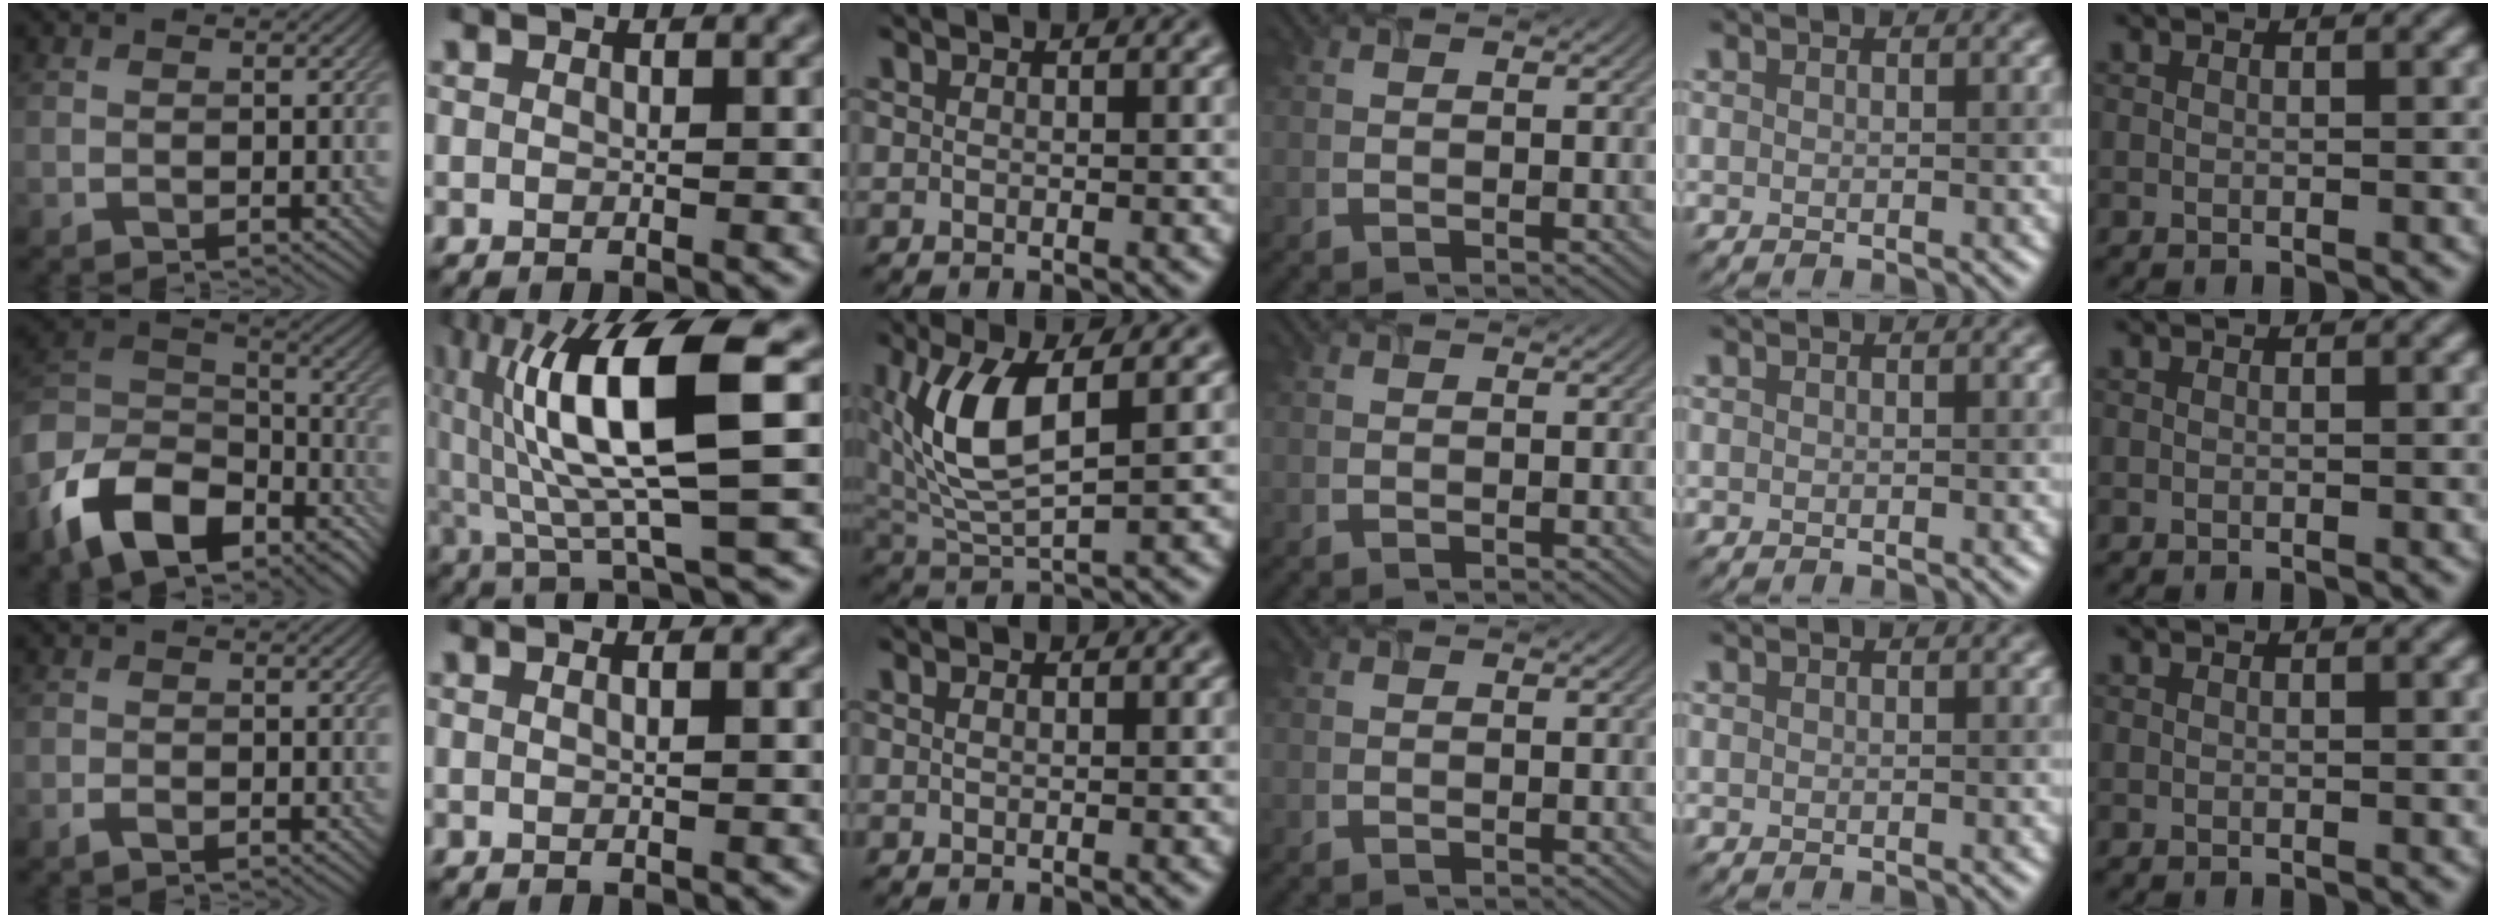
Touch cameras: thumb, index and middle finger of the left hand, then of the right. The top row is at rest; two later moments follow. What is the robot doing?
{"motion": "lift_and_place", "object": "timer"}